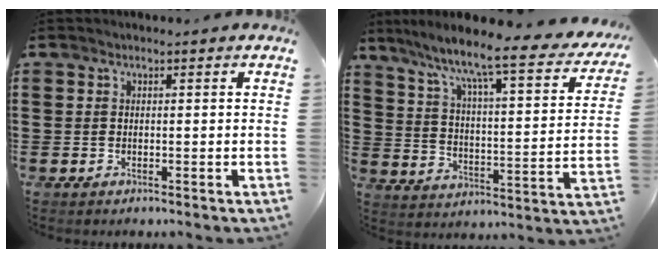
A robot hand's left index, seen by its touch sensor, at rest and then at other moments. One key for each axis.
{"total": 8.7, "fx": 7.0, "fy": 0.2, "fz": 5.3, "tx": -0.115, "ty": -0.062, "tz": 0.102}